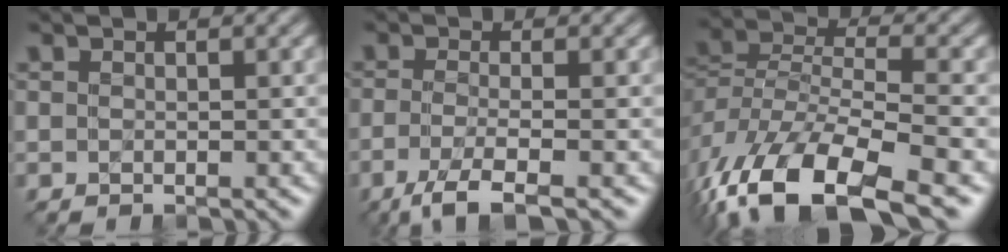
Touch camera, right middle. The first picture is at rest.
{"total": 3.0, "force": [-2.3, 0.1, 1.9], "torque": [-0.061, -0.004, -0.050]}
{"total": 11.6, "force": [-7.7, 4.7, 7.2], "torque": [-0.183, -0.001, -0.129]}